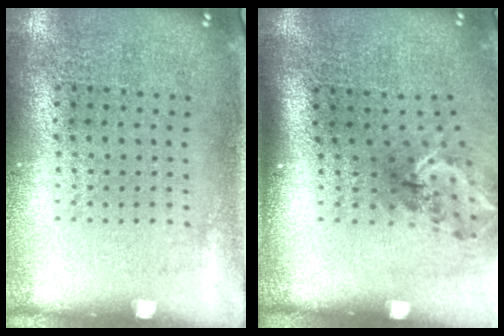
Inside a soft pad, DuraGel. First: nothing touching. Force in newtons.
{"total": 1.8, "press": 1.2, "slide": 1.4}